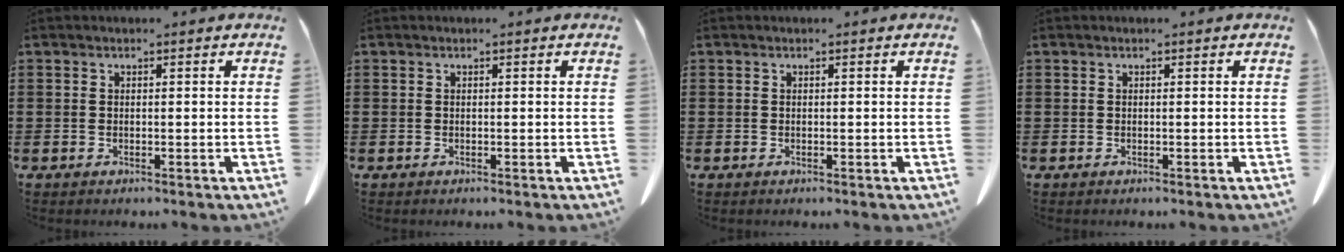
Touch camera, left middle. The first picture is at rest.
{"total": 0.0}
{"total": 0.0}
{"total": 0.0}